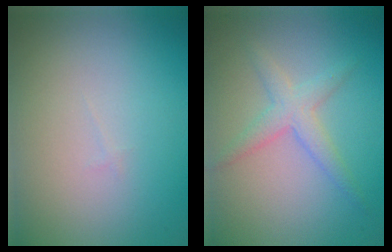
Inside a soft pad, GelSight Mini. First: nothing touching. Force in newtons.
{"total": 2.6, "press": 2.6, "slide": 0.1}